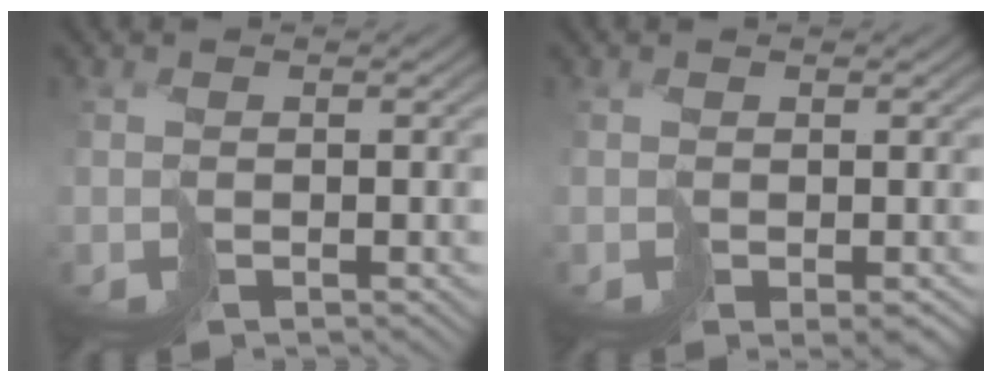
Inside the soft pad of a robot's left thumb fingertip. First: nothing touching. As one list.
[{"total": 2.4, "force": [-1.2, 1.0, 1.8], "torque": [-0.028, -0.007, -0.014]}]